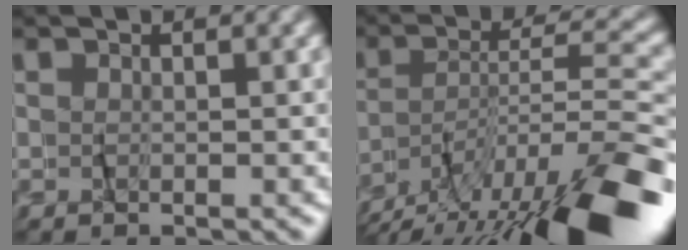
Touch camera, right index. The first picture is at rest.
{"total": 9.7, "force": [-6.8, 1.8, 6.7], "torque": [-0.116, -0.008, -0.109]}